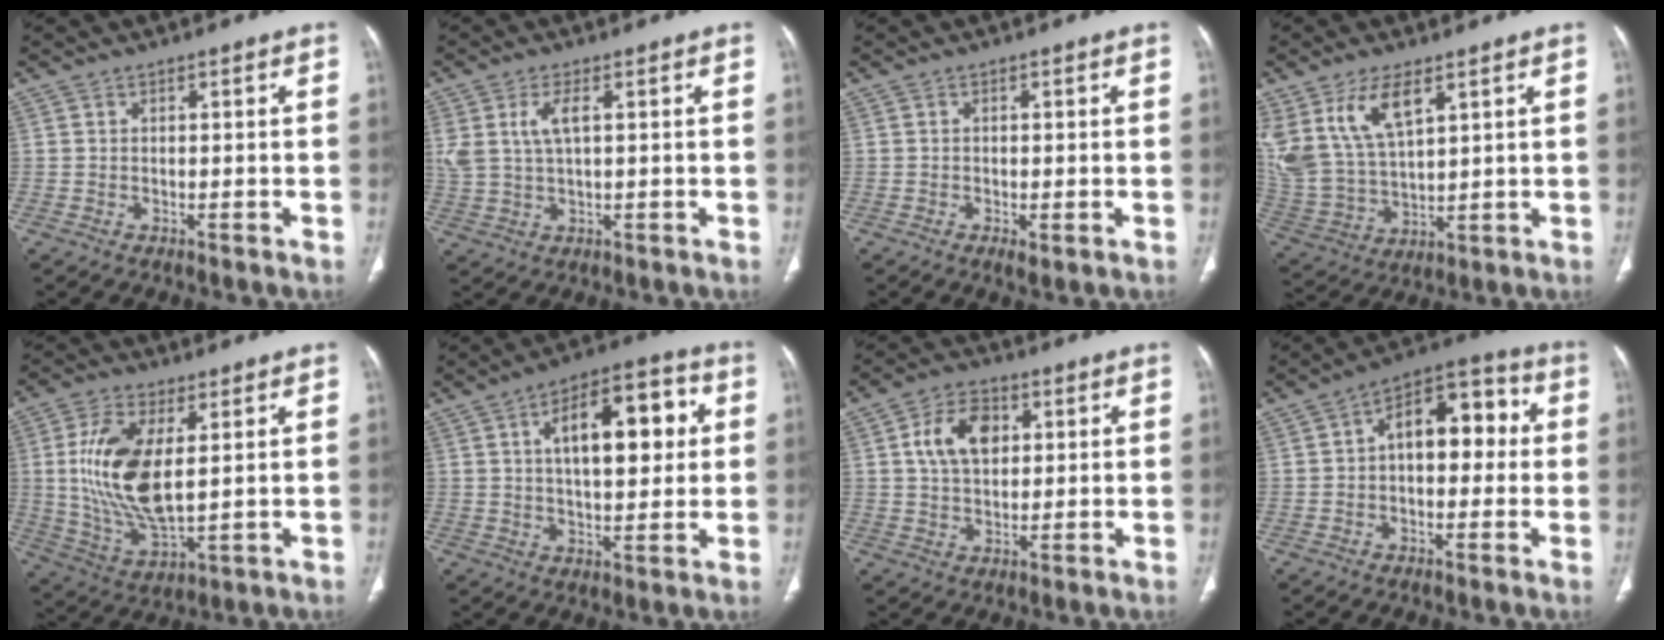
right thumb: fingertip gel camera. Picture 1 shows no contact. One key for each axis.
{"total": 5.8, "fx": 1.8, "fy": 2.4, "fz": 5.0, "tx": -0.118, "ty": 0.003, "tz": 0.043}
{"total": 2.0, "fx": -0.6, "fy": 0.8, "fz": 1.7, "tx": -0.033, "ty": -0.005, "tz": -0.009}
{"total": 14.3, "fx": 7.3, "fy": 6.7, "fz": 10.3, "tx": -0.208, "ty": -0.024, "tz": 0.160}
{"total": 15.4, "fx": 2.7, "fy": 7.0, "fz": 13.5, "tx": -0.272, "ty": -0.020, "tz": 0.061}
{"total": 16.4, "fx": 3.9, "fy": 7.6, "fz": 14.0, "tx": -0.180, "ty": 0.014, "tz": 0.057}
{"total": 9.2, "fx": 2.4, "fy": 6.1, "fz": 6.5, "tx": -0.100, "ty": 0.002, "tz": 0.041}
{"total": 12.6, "fx": 1.2, "fy": 7.3, "fz": 10.3, "tx": -0.115, "ty": 0.040, "tz": 0.006}